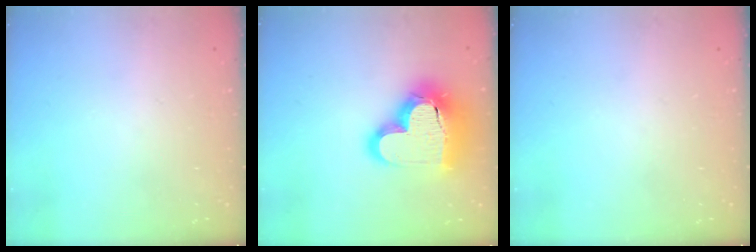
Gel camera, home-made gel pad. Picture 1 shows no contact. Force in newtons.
{"total": 23.9, "press": 23.8, "slide": 2.0}
{"total": 0.0}